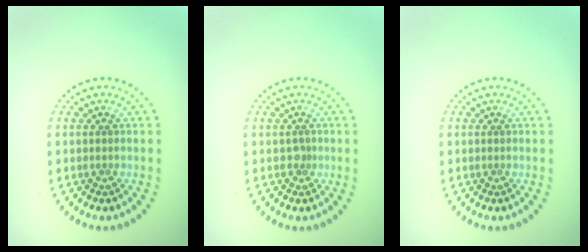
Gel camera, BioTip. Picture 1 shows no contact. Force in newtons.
{"total": 0.8, "press": 0.5, "slide": 0.6}
{"total": 0.0}